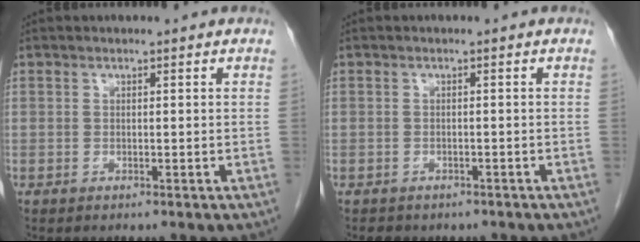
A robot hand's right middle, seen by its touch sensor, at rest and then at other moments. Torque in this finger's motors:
{"motor_torque": [0.05, -0.03, 0.00, 0.00]}